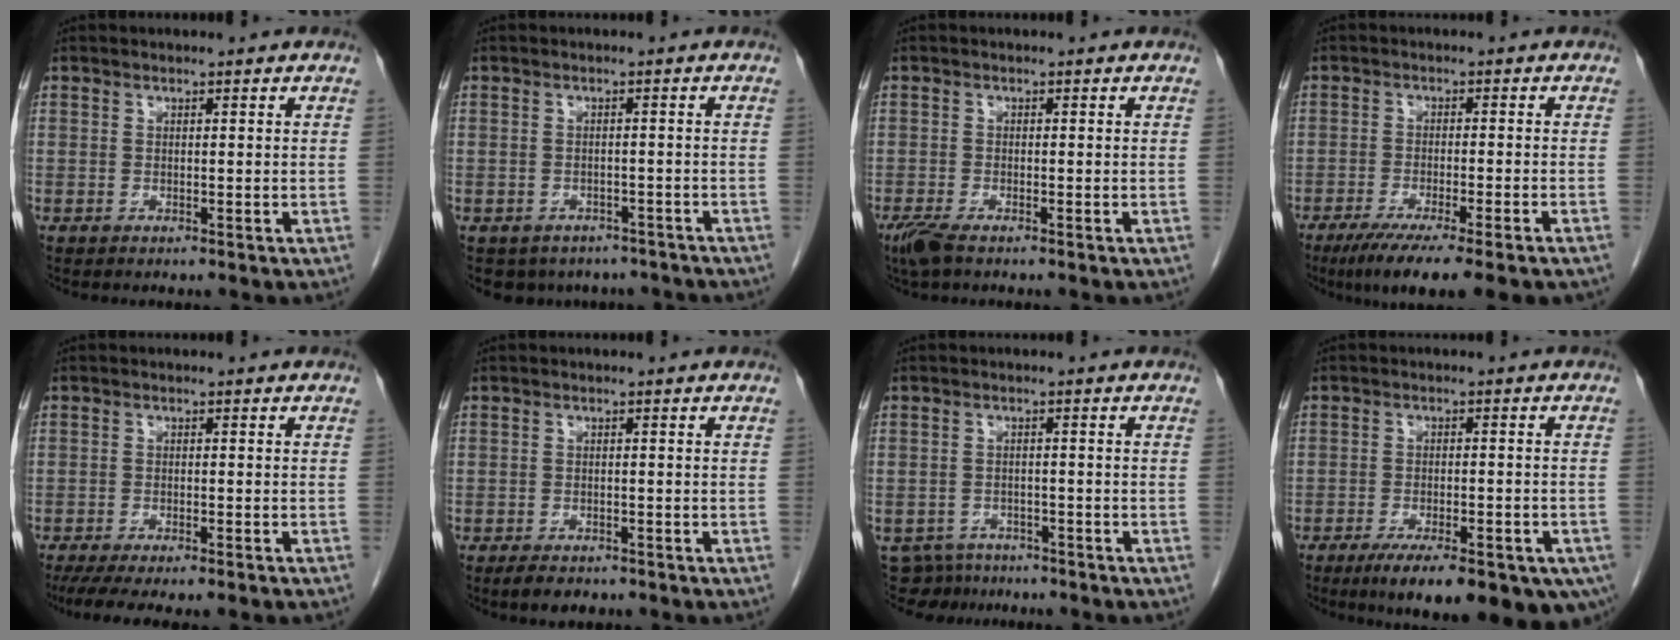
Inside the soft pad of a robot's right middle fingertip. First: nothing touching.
{"total": 8.4, "force": [-6.8, 4.7, 1.4], "torque": [-0.010, 0.007, -0.073]}
{"total": 3.1, "force": [-2.2, 0.7, 2.1], "torque": [-0.050, -0.010, -0.041]}
{"total": 11.5, "force": [-8.5, 0.6, 7.7], "torque": [-0.109, -0.026, -0.126]}
{"total": 10.4, "force": [-8.6, 1.5, 5.7], "torque": [-0.074, -0.009, -0.121]}
{"total": 3.2, "force": [-2.4, 1.4, 1.5], "torque": [-0.026, -0.003, -0.034]}
{"total": 5.8, "force": [-5.0, 3.0, -0.3], "torque": [0.005, 0.005, -0.071]}
{"total": 18.1, "force": [-11.6, 5.4, 12.8], "torque": [-0.134, -0.017, -0.150]}